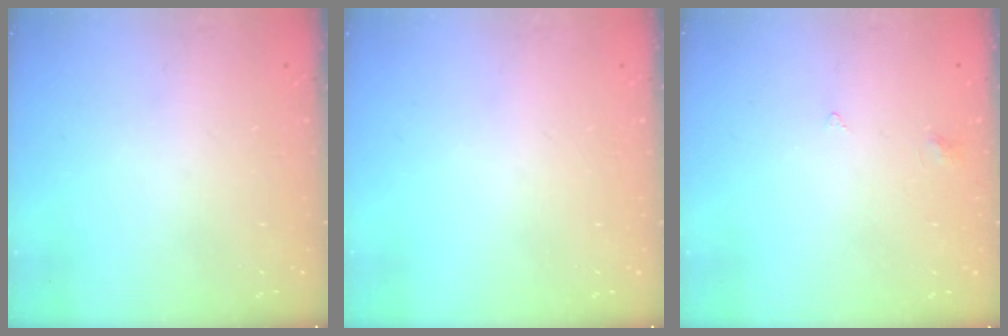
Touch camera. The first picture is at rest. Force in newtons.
{"total": 0.0}
{"total": 2.5, "press": 2.4, "slide": 0.5}